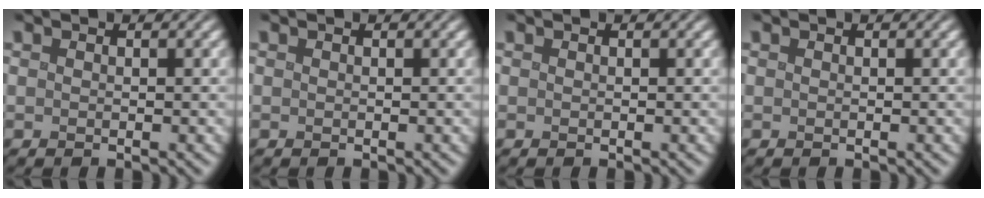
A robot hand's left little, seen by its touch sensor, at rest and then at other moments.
{"total": 0.0}
{"total": 0.0}
{"total": 0.0}